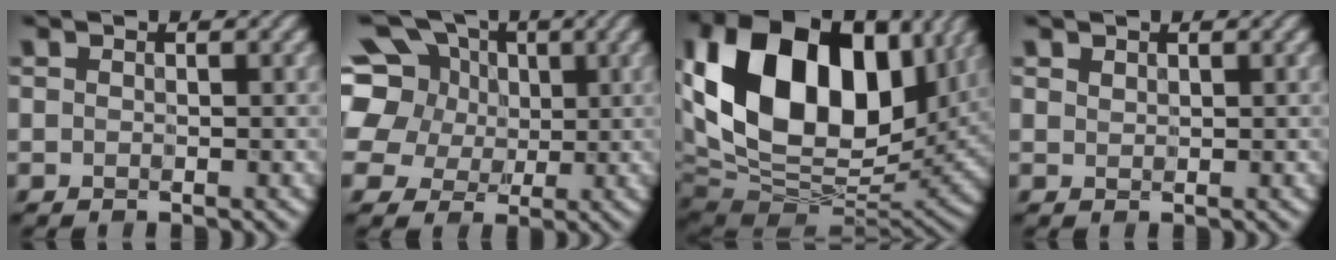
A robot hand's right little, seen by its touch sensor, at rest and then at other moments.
{"total": 12.1, "force": [3.5, 9.7, 6.2], "torque": [-0.141, 0.038, 0.052]}
{"total": 17.4, "force": [4.2, 11.8, 12.1], "torque": [-0.223, 0.015, 0.072]}
{"total": 0.7, "force": [0.6, 0.4, 0.2], "torque": [-0.006, 0.002, 0.014]}